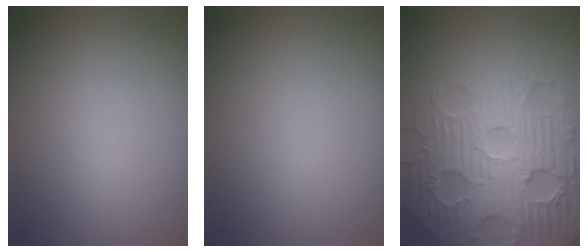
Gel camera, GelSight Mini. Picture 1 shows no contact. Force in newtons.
{"total": 0.0}
{"total": 7.9, "press": 7.7, "slide": 1.6}